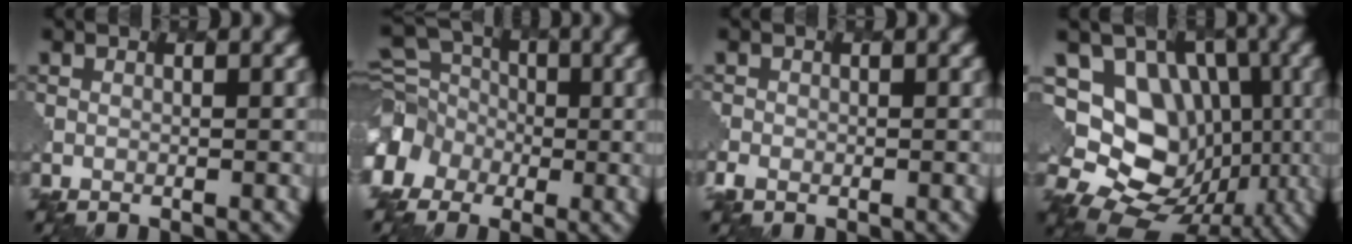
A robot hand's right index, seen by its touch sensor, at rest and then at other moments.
{"total": 7.3, "force": [-1.8, 6.3, 3.3], "torque": [-0.064, -0.008, -0.040]}
{"total": 1.3, "force": [-0.6, 1.0, 0.4], "torque": [-0.010, -0.004, -0.015]}
{"total": 11.1, "force": [-0.4, 9.2, 6.1], "torque": [-0.073, -0.010, -0.026]}